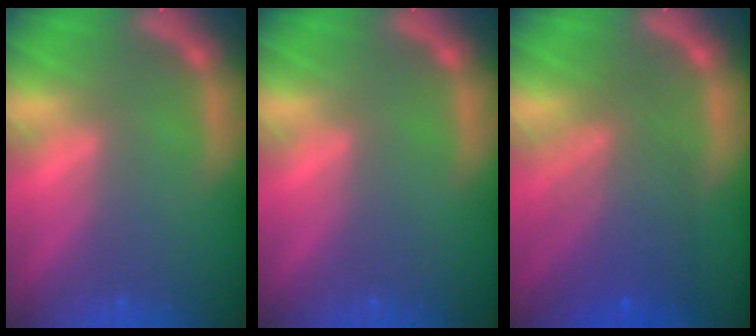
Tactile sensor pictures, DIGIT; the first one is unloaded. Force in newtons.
{"total": 0.0}
{"total": 6.6}